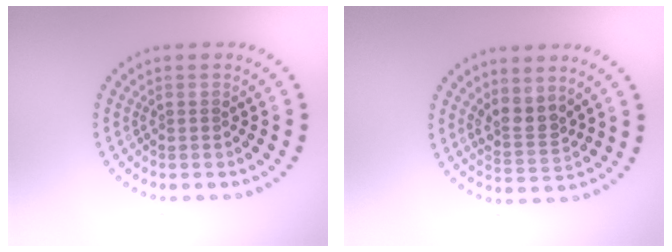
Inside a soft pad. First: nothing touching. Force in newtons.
{"total": 2.5, "press": 2.0, "slide": 1.5}